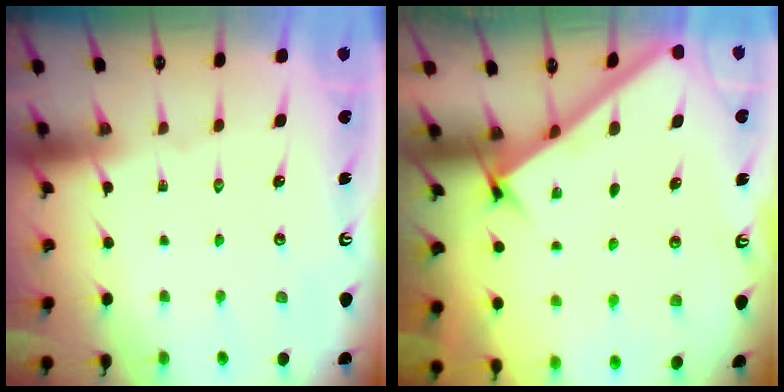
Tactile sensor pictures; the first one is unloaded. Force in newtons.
{"total": 2.7, "press": 2.6, "slide": 0.3}